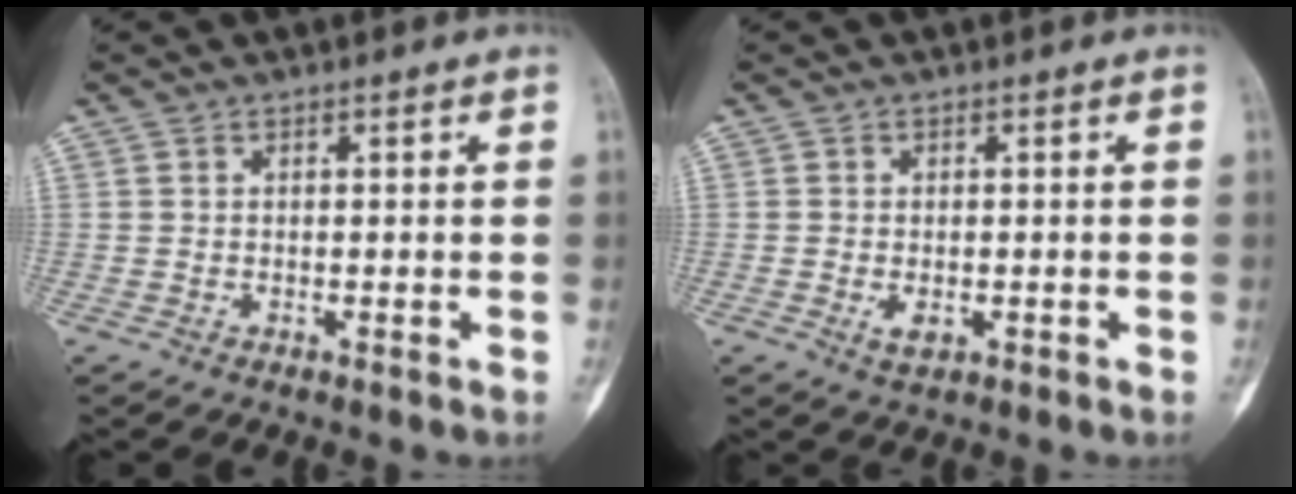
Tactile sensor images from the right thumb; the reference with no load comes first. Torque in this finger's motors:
{"motor_torque": [-0.11, 0.35, -0.13, 0.13, -0.07]}